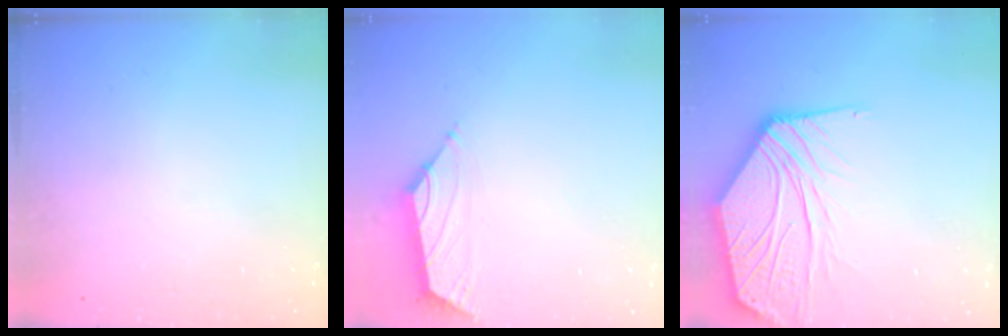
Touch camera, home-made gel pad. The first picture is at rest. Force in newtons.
{"total": 1.6, "press": 1.4, "slide": 0.6}
{"total": 14.1, "press": 14.0, "slide": 1.6}